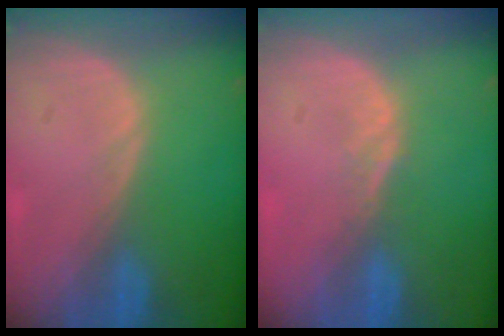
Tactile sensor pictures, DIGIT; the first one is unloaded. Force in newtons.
{"total": 1.5, "press": 1.2, "slide": 0.9}